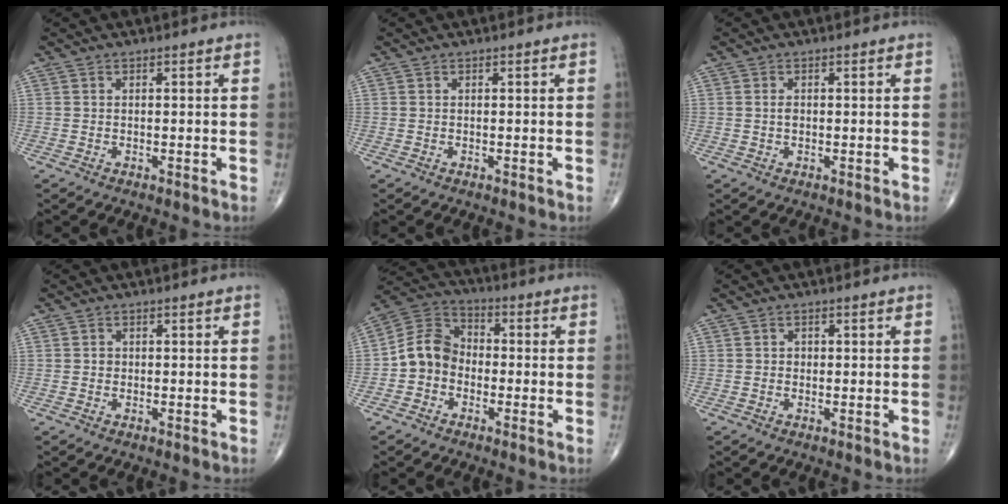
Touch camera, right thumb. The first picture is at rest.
{"total": 0.0}
{"total": 1.2, "force": [0.0, 0.8, 0.9], "torque": [-0.015, 0.001, -0.001]}
{"total": 0.5, "force": [0.0, 0.5, 0.1], "torque": [0.001, 0.002, 0.000]}
{"total": 8.8, "force": [-1.9, 7.3, 4.5], "torque": [-0.068, 0.037, -0.052]}
{"total": 0.9, "force": [0.0, 0.8, 0.4], "torque": [-0.001, 0.002, -0.002]}